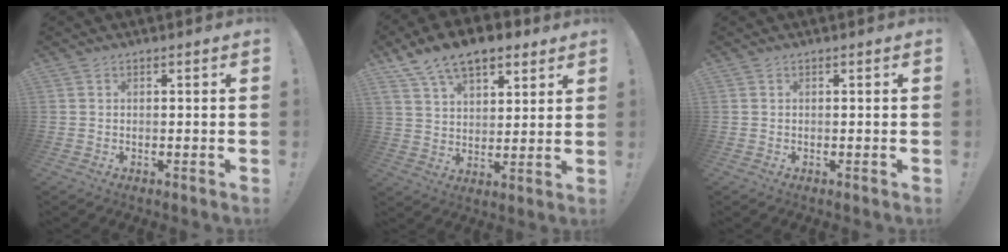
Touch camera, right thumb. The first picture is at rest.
{"total": 12.7, "force": [8.5, 6.7, 6.7], "torque": [-0.117, -0.041, 0.160]}
{"total": 0.0}